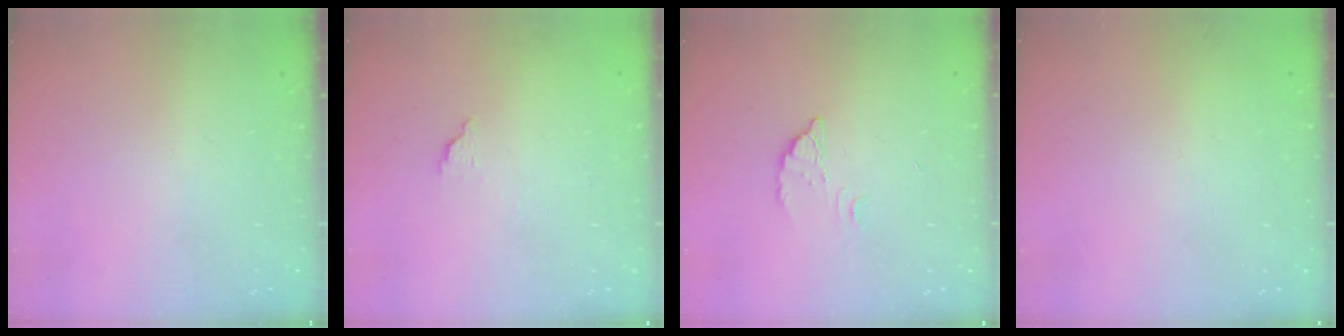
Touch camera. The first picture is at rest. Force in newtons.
{"total": 2.0, "press": 2.0, "slide": 0.1}
{"total": 3.0, "press": 3.0, "slide": 0.2}
{"total": 2.2, "press": 2.2, "slide": 0.1}